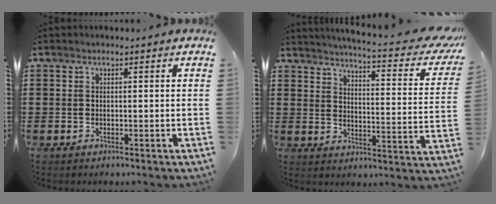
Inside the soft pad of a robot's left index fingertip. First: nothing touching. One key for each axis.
{"total": 4.6, "fx": 4.0, "fy": -0.5, "fz": 2.3, "tx": -0.048, "ty": -0.040, "tz": 0.057}